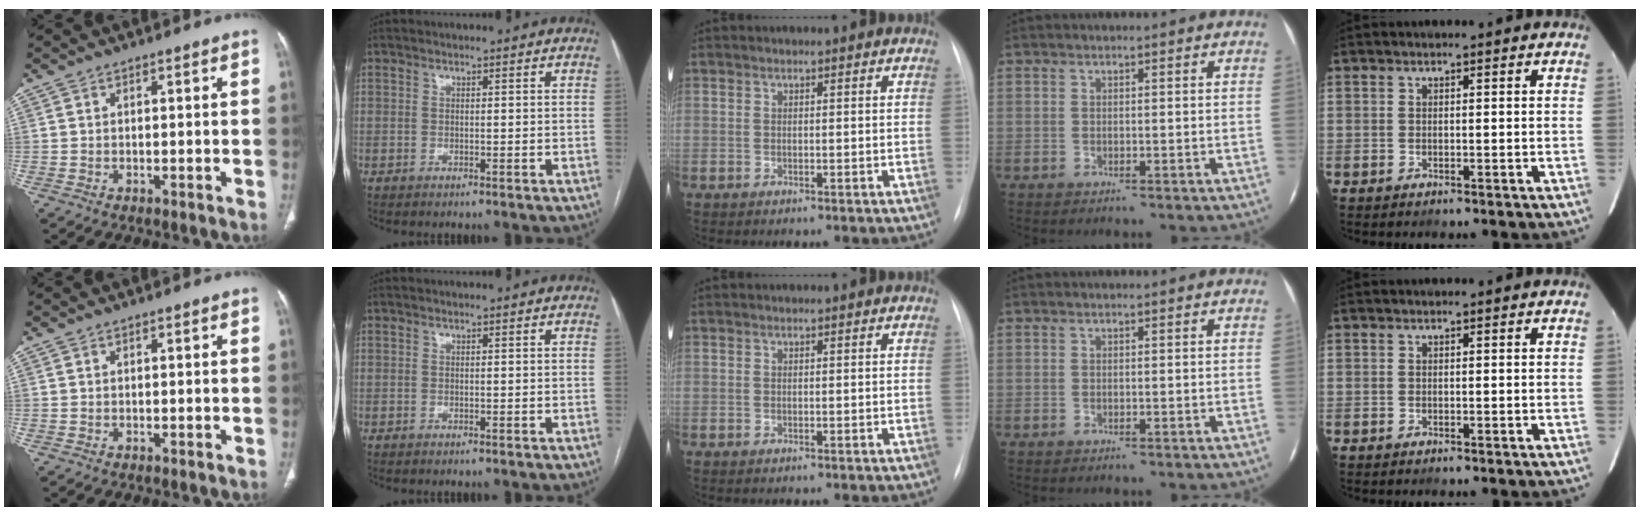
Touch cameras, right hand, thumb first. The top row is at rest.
{}